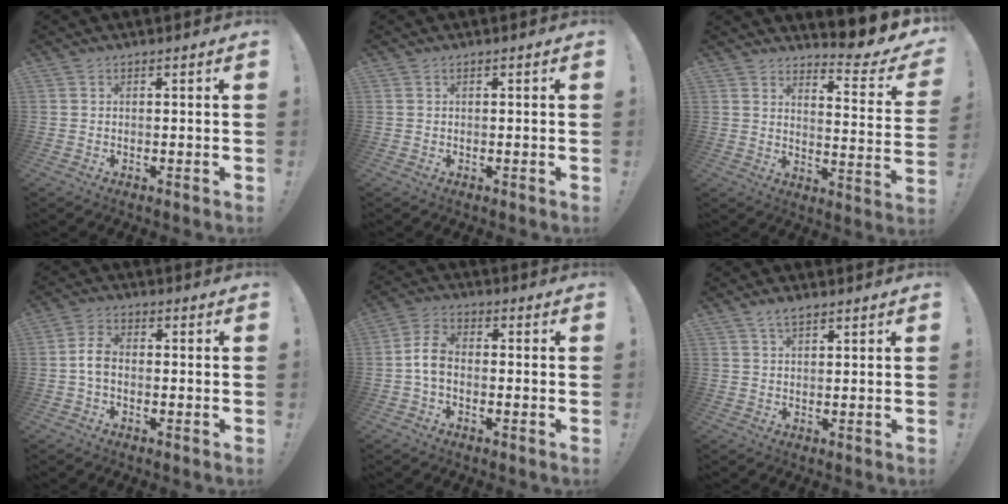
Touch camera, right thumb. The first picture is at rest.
{"total": 0.0}
{"total": 7.0, "force": [6.0, 0.5, 3.6], "torque": [-0.031, -0.078, 0.093]}
{"total": 5.3, "force": [-0.7, 3.1, 4.2], "torque": [-0.093, 0.013, -0.012]}
{"total": 7.1, "force": [-1.1, 4.6, 5.3], "torque": [-0.109, 0.013, -0.016]}
{"total": 3.3, "force": [2.4, 1.2, 1.9], "torque": [-0.027, -0.013, 0.042]}